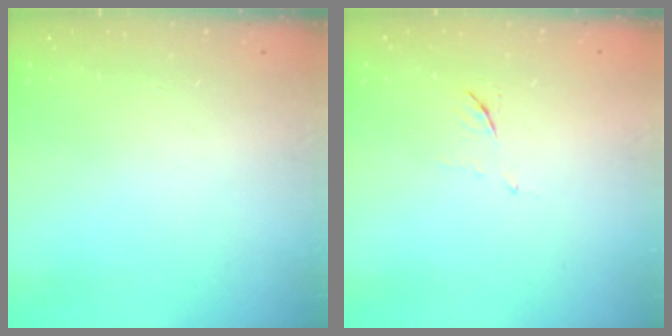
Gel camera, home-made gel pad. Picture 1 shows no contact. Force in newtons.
{"total": 5.5, "press": 5.4, "slide": 0.7}